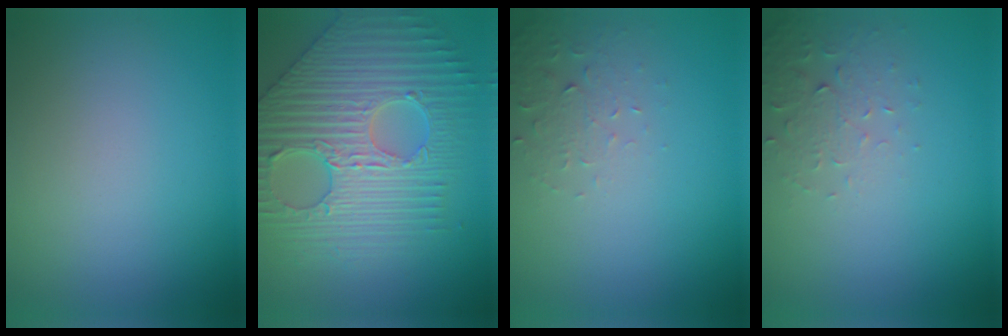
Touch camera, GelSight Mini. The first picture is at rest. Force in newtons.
{"total": 7.7, "press": 6.4, "slide": 4.3}
{"total": 1.9, "press": 1.8, "slide": 0.4}
{"total": 2.2, "press": 2.2, "slide": 0.4}